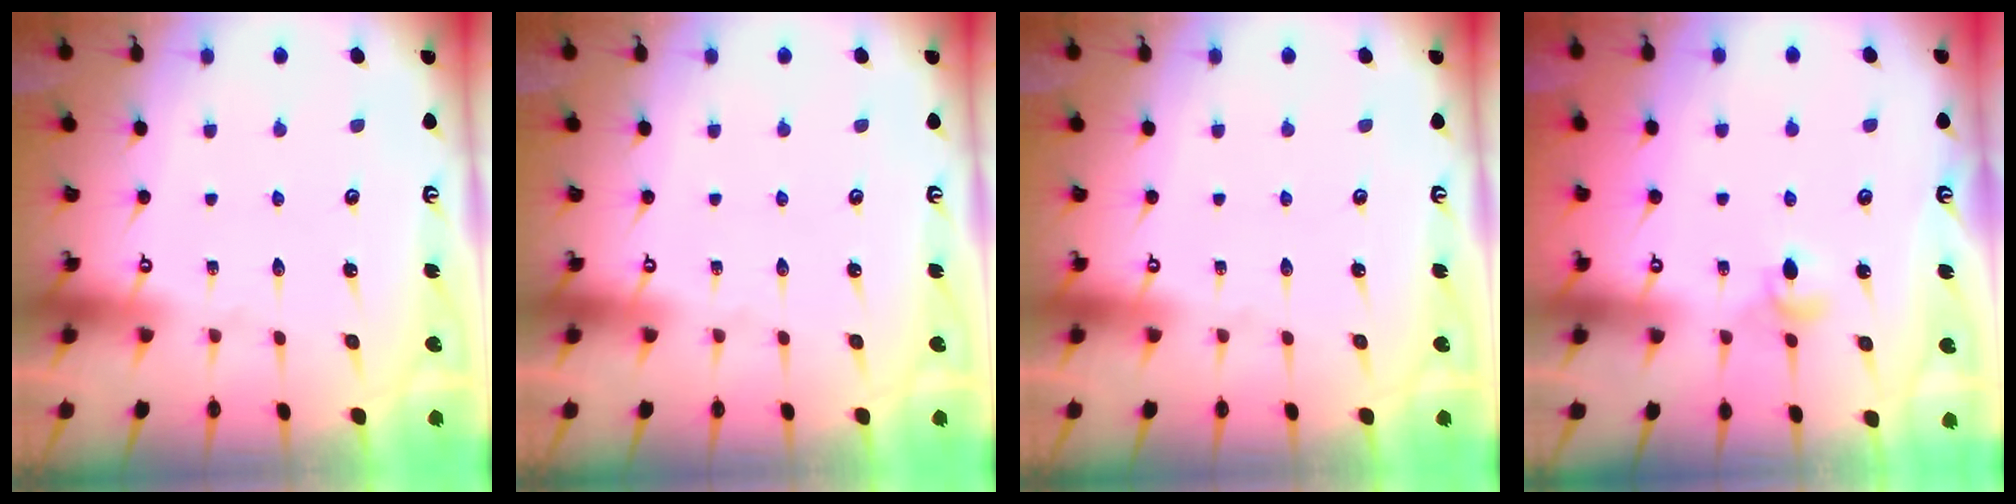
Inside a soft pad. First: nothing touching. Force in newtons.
{"total": 0.0}
{"total": 0.0}
{"total": 5.1, "press": 5.1, "slide": 0.5}